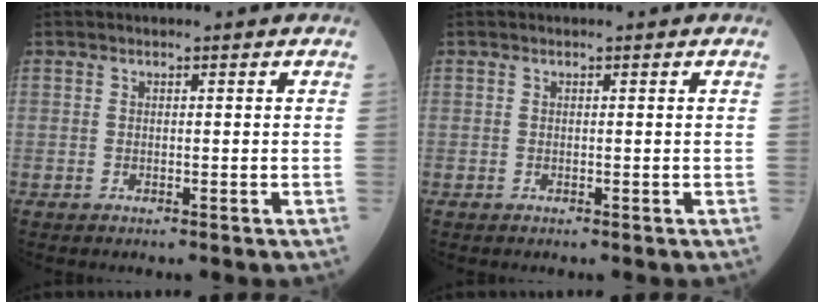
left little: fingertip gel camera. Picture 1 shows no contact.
{"total": 0.0}